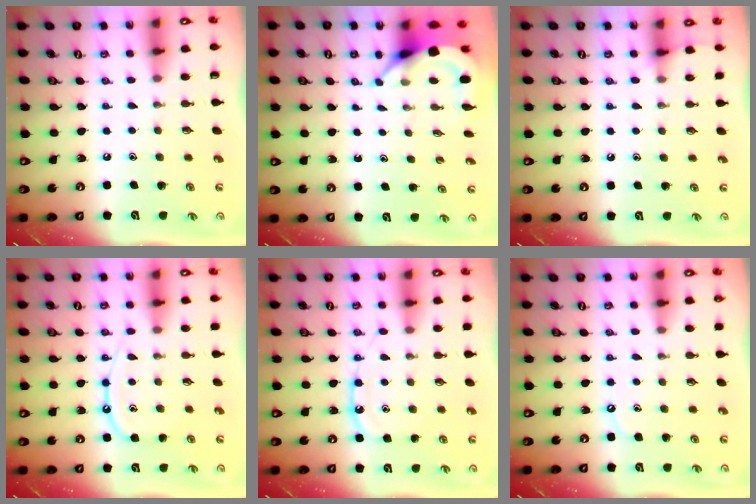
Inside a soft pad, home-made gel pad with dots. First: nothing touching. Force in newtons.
{"total": 3.8, "press": 3.8, "slide": 0.2}
{"total": 4.3, "press": 4.2, "slide": 0.6}
{"total": 10.7, "press": 10.7, "slide": 0.6}
{"total": 9.5, "press": 9.5, "slide": 1.1}
{"total": 3.8, "press": 3.7, "slide": 0.6}